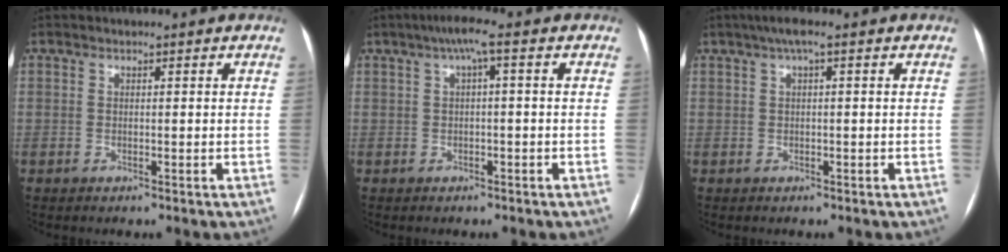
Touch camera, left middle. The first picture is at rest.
{"total": 3.5, "force": [1.0, 0.2, 3.3], "torque": [-0.055, 0.019, 0.017]}
{"total": 2.7, "force": [1.3, 0.2, 2.4], "torque": [-0.046, 0.019, 0.023]}